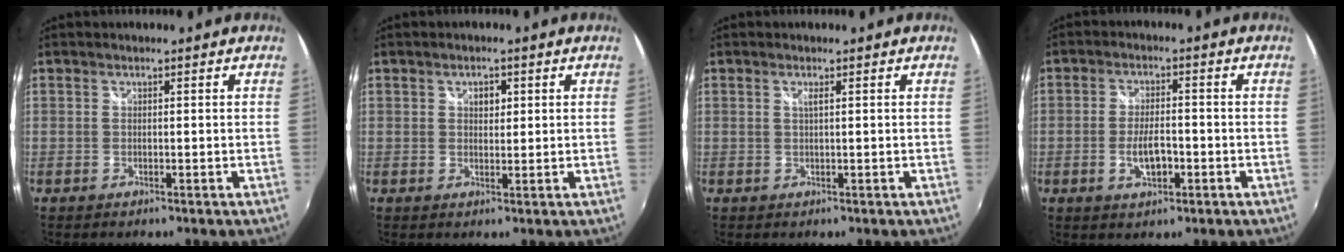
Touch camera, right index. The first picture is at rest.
{"total": 2.1, "force": [0.8, 1.4, 1.3], "torque": [-0.017, 0.006, 0.012]}
{"total": 0.9, "force": [0.4, -0.4, 0.8], "torque": [-0.015, 0.000, 0.005]}
{"total": 5.4, "force": [-1.9, 2.2, 4.6], "torque": [-0.092, -0.002, -0.030]}